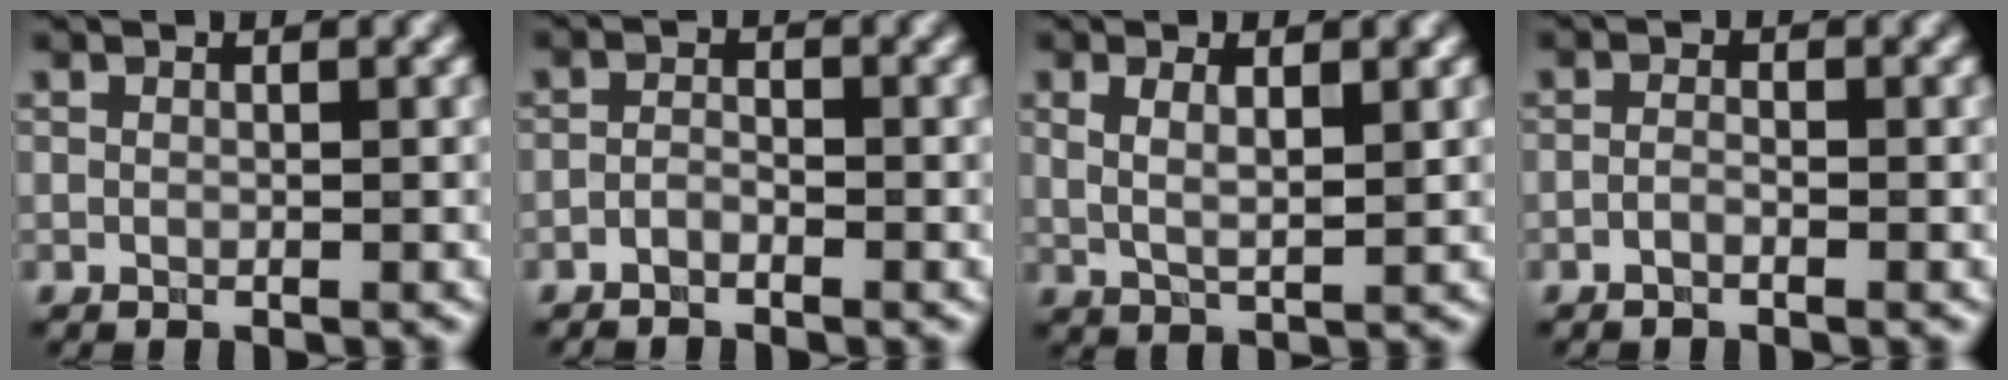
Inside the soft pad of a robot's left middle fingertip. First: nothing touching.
{"total": 1.2, "force": [-0.9, 0.4, 0.6], "torque": [-0.013, 0.002, -0.022]}
{"total": 2.8, "force": [1.0, 0.9, 2.4], "torque": [-0.040, -0.004, 0.019]}
{"total": 0.9, "force": [-0.6, 0.2, 0.6], "torque": [-0.013, 0.000, -0.014]}